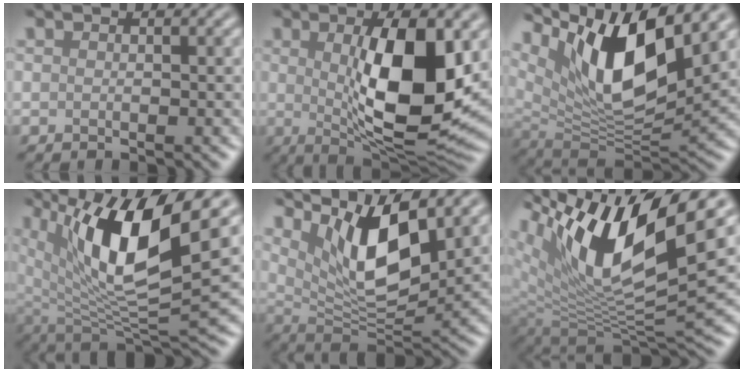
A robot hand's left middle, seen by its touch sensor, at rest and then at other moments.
{"total": 11.1, "force": [1.0, 3.5, 10.5], "torque": [-0.158, -0.011, 0.023]}
{"total": 12.1, "force": [5.9, 4.2, 9.7], "torque": [-0.167, -0.009, 0.114]}
{"total": 13.3, "force": [5.7, 4.1, 11.3], "torque": [-0.201, 0.001, 0.103]}
{"total": 8.9, "force": [4.3, 2.9, 7.3], "torque": [-0.128, -0.017, 0.082]}
{"total": 13.5, "force": [6.4, 4.5, 11.0], "torque": [-0.208, -0.005, 0.123]}